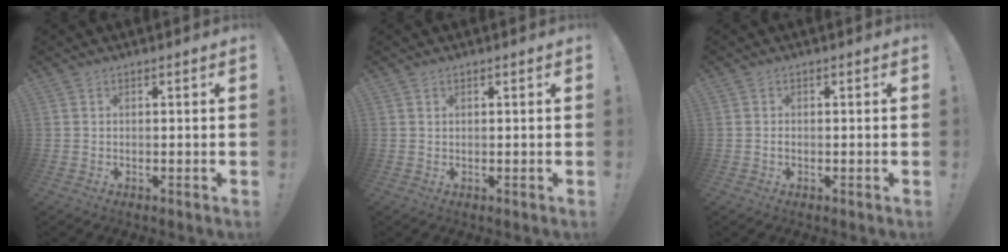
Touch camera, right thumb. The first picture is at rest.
{"total": 0.0}
{"total": 0.6, "force": [-0.4, 0.3, 0.2], "torque": [-0.010, 0.003, -0.007]}